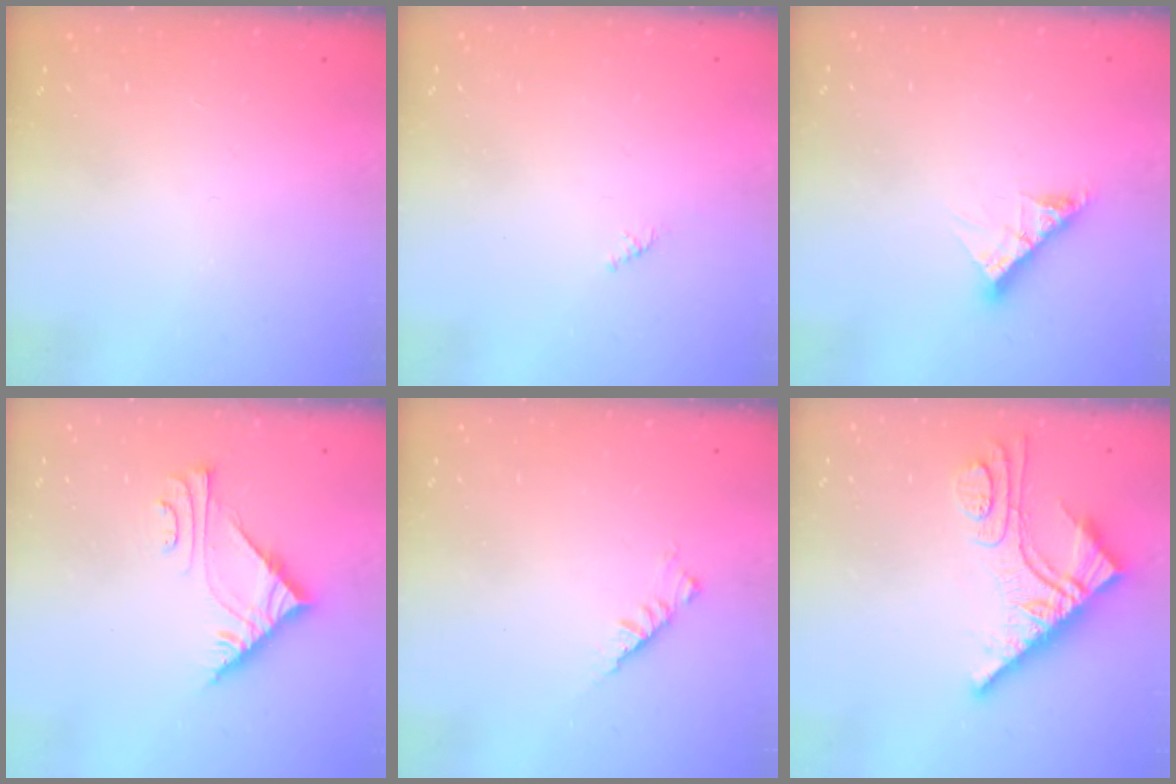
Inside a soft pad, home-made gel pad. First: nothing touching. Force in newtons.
{"total": 0.8, "press": 0.7, "slide": 0.4}
{"total": 9.6, "press": 9.5, "slide": 0.9}
{"total": 7.3, "press": 7.3, "slide": 0.5}
{"total": 2.9, "press": 2.8, "slide": 0.7}
{"total": 11.3, "press": 11.2, "slide": 1.2}